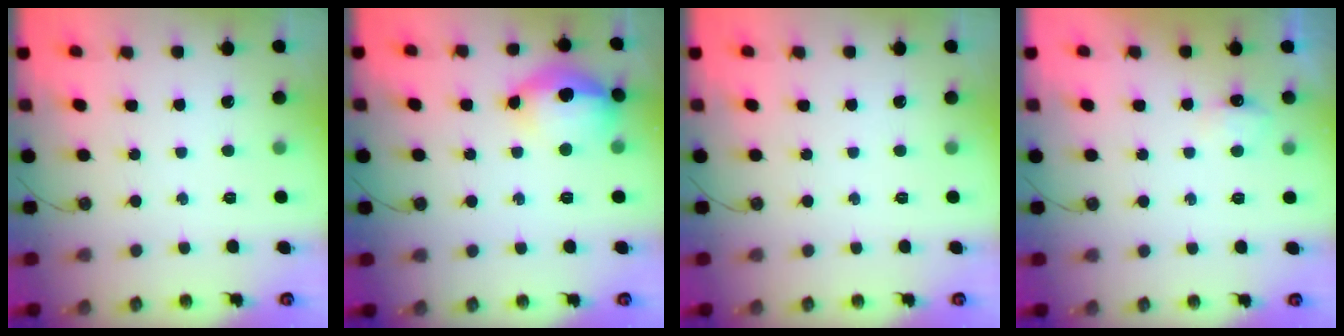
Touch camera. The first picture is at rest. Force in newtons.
{"total": 14.6, "press": 14.5, "slide": 1.8}
{"total": 0.0}
{"total": 5.3, "press": 5.2, "slide": 1.0}